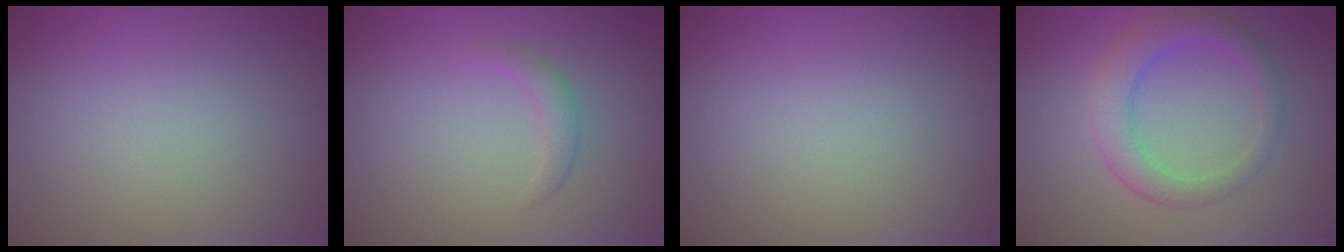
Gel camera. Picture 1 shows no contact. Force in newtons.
{"total": 1.4, "press": 1.4, "slide": 0.1}
{"total": 0.0}
{"total": 4.1, "press": 4.1, "slide": 0.2}